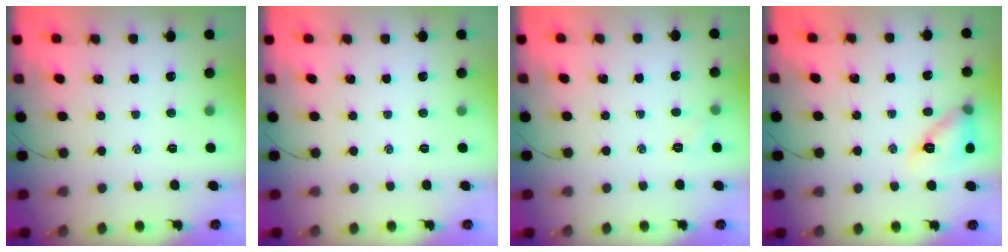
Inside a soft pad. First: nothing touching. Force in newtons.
{"total": 0.0}
{"total": 4.8, "press": 4.6, "slide": 1.0}
{"total": 11.5, "press": 11.2, "slide": 2.7}